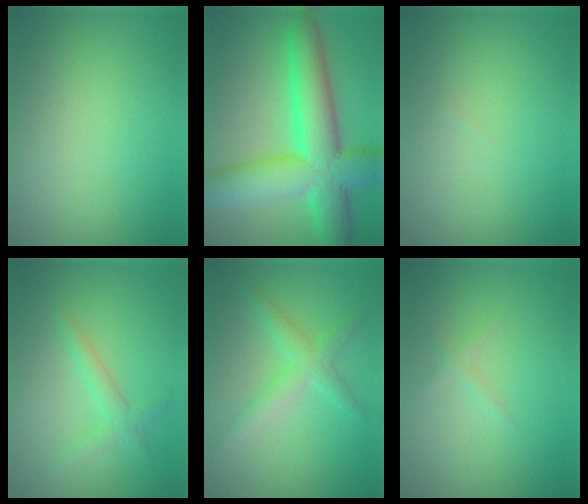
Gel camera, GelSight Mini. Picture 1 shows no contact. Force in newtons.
{"total": 10.1, "press": 10.1, "slide": 0.3}
{"total": 0.0}
{"total": 2.0, "press": 2.0, "slide": 0.2}
{"total": 2.8, "press": 2.8, "slide": 0.1}
{"total": 0.8, "press": 0.8, "slide": 0.1}